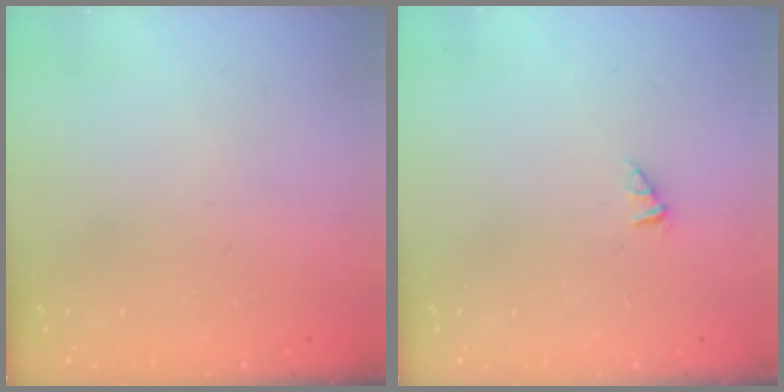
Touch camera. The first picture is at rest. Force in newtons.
{"total": 0.0}